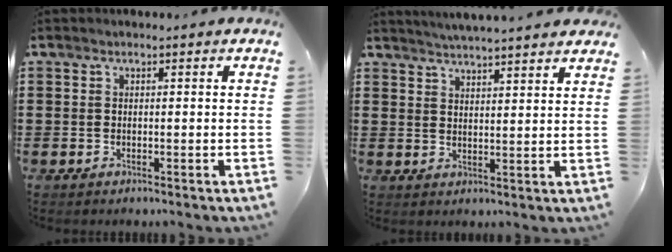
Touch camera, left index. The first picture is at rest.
{"total": 3.4, "force": [3.3, -0.7, 0.2], "torque": [-0.015, -0.016, 0.059]}